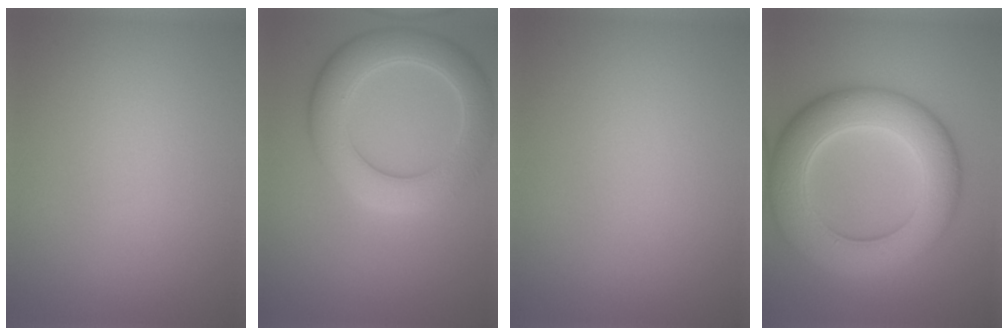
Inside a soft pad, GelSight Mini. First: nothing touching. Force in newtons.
{"total": 6.6, "press": 6.6, "slide": 0.3}
{"total": 0.0}
{"total": 9.7, "press": 9.7, "slide": 0.1}